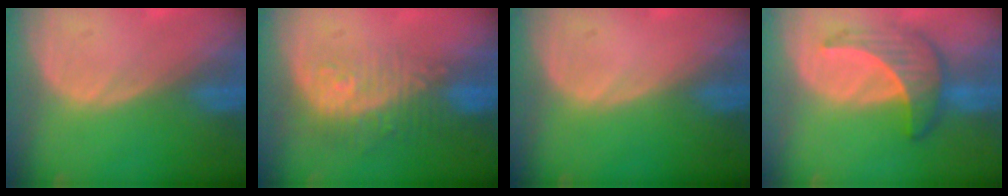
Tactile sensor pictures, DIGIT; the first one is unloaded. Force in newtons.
{"total": 9.7, "press": 8.1, "slide": 5.3}
{"total": 0.0}
{"total": 6.5, "press": 6.4, "slide": 1.1}